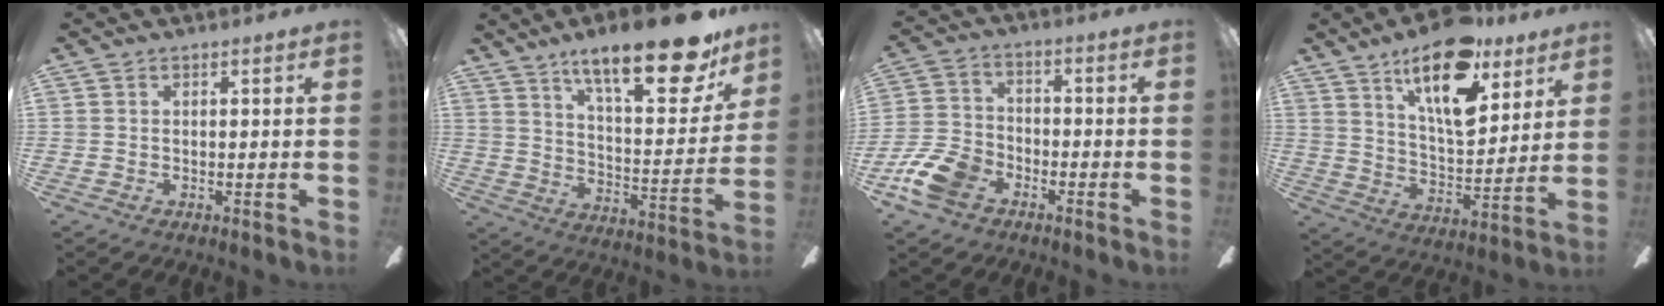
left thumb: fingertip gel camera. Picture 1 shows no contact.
{"total": 23.0, "force": [16.1, 6.8, 14.9], "torque": [-0.223, -0.106, 0.259]}
{"total": 11.4, "force": [-6.6, 7.1, 5.9], "torque": [-0.144, 0.032, -0.126]}
{"total": 19.1, "force": [12.0, 7.8, 12.6], "torque": [-0.203, -0.066, 0.202]}